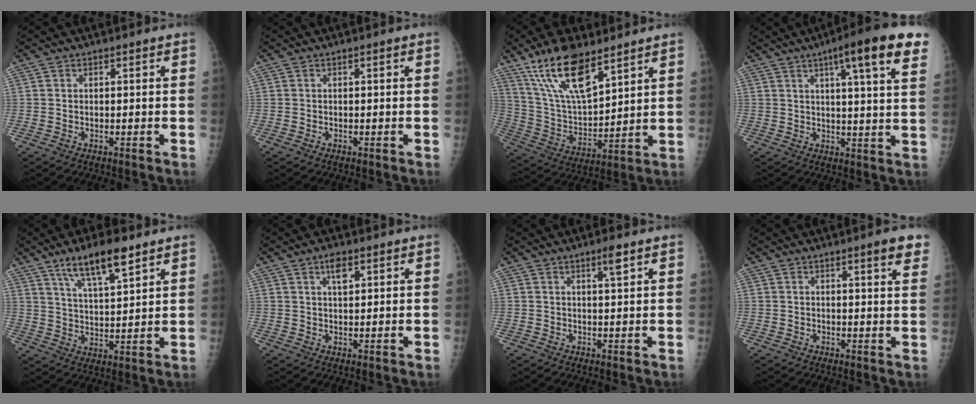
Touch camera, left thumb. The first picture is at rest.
{"total": 0.0}
{"total": 16.0, "force": [10.7, 5.6, 10.5], "torque": [-0.177, -0.048, 0.216]}
{"total": 15.1, "force": [8.3, 1.8, 12.5], "torque": [-0.165, -0.021, 0.101]}
{"total": 10.8, "force": [7.1, 2.7, 7.6], "torque": [-0.125, -0.031, 0.130]}
{"total": 3.2, "force": [1.8, 1.4, 2.2], "torque": [-0.031, -0.007, 0.031]}
{"total": 2.4, "force": [1.5, 0.2, 1.9], "torque": [-0.031, -0.010, 0.025]}
{"total": 5.2, "force": [3.3, 0.6, 4.0], "torque": [-0.040, -0.011, 0.037]}